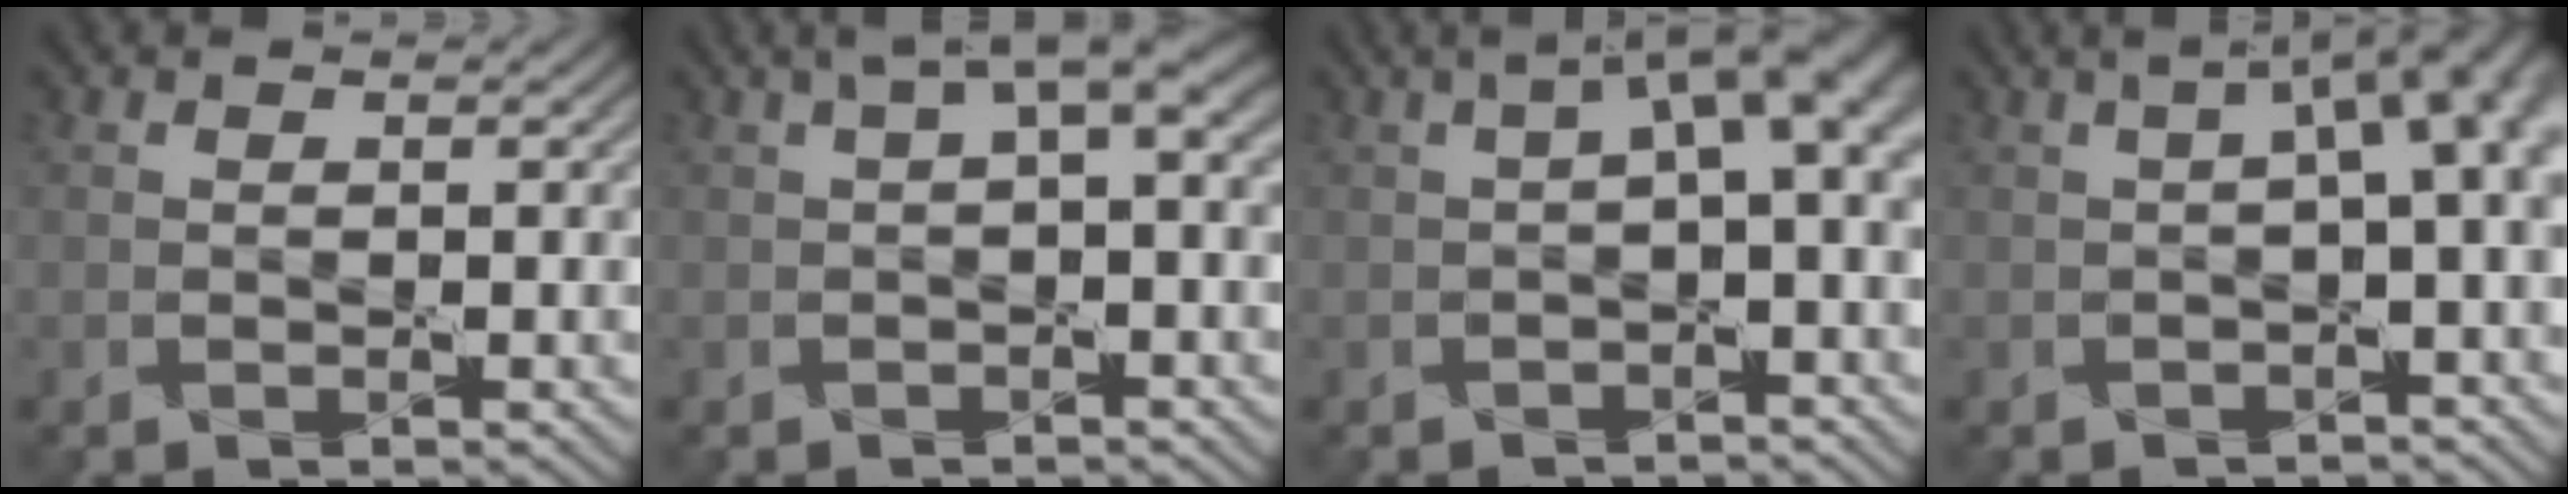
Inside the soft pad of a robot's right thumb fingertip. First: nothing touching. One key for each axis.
{"total": 4.7, "fx": 1.4, "fy": 1.2, "fz": 4.4, "tx": -0.065, "ty": 0.016, "tz": 0.020}
{"total": 6.0, "fx": 0.7, "fy": 1.9, "fz": 5.7, "tx": -0.078, "ty": 0.017, "tz": 0.009}
{"total": 8.4, "fx": 0.9, "fy": 3.0, "fz": 7.8, "tx": -0.084, "ty": 0.021, "tz": 0.012}